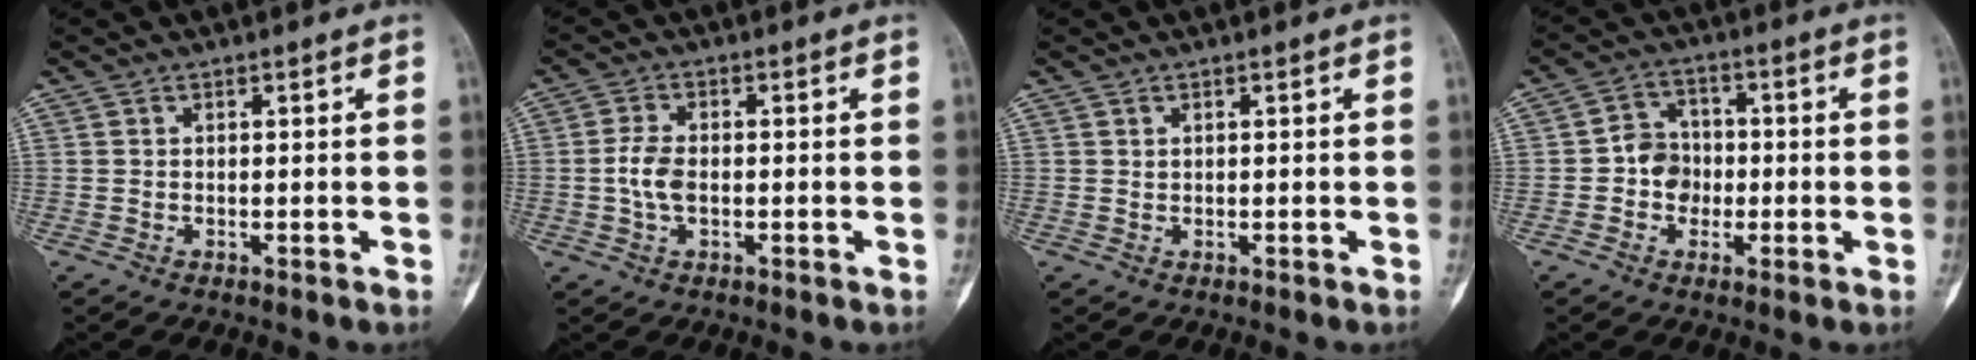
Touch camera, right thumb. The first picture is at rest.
{"total": 4.5, "force": [-0.6, 2.6, 3.6], "torque": [-0.078, 0.009, -0.017]}
{"total": 0.0}
{"total": 6.2, "force": [-0.9, 5.4, 2.8], "torque": [-0.010, 0.016, -0.027]}